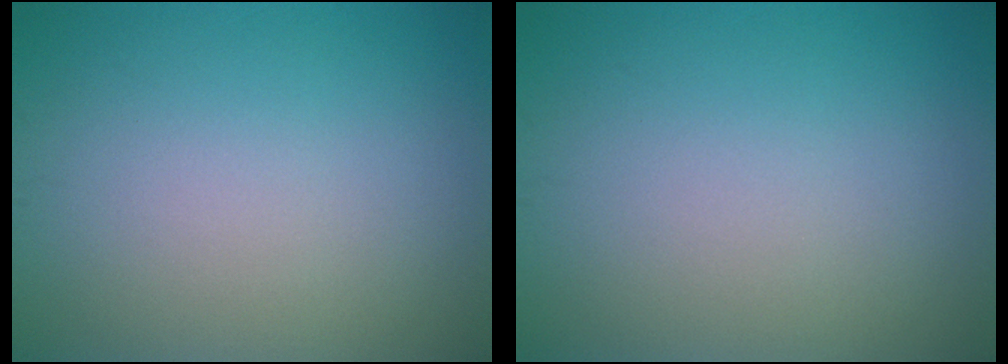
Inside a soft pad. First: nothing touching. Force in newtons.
{"total": 0.0}